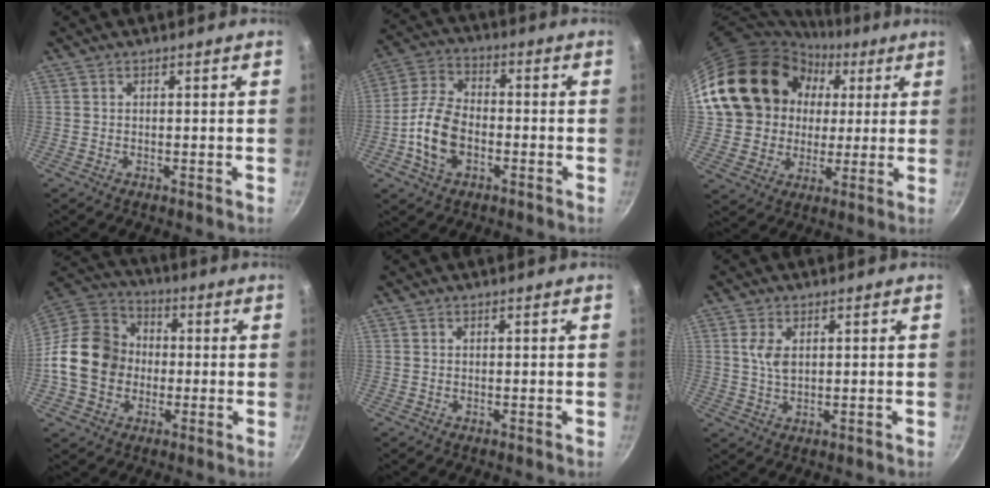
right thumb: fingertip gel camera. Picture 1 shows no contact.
{"total": 11.5, "force": [-3.2, 7.3, 8.3], "torque": [-0.152, 0.029, -0.068]}
{"total": 20.3, "force": [4.7, 17.3, 9.6], "torque": [-0.155, 0.030, 0.095]}
{"total": 16.0, "force": [-1.8, 13.4, 8.5], "torque": [-0.130, 0.035, -0.047]}
{"total": 0.0}
{"total": 4.1, "force": [1.0, 2.3, 3.3], "torque": [-0.064, -0.005, 0.021]}